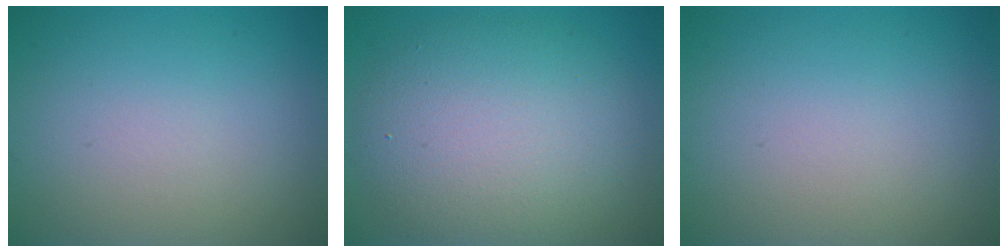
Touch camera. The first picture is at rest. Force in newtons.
{"total": 8.6, "press": 8.6, "slide": 0.5}
{"total": 0.0}